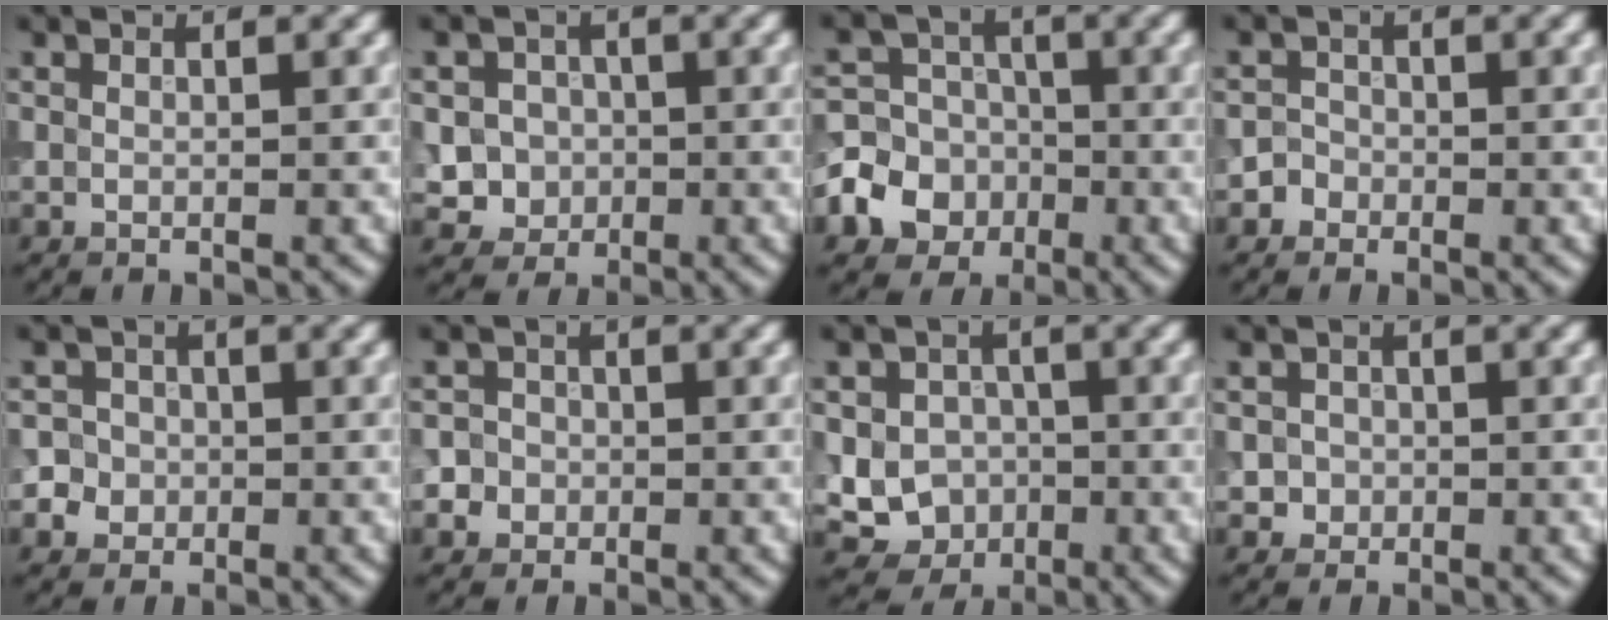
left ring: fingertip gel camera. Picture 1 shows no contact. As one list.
[{"total": 3.8, "force": [-0.2, 3.6, 1.2], "torque": [-0.005, 0.010, -0.014]}, {"total": 8.4, "force": [-3.0, 7.5, 2.4], "torque": [-0.037, -0.006, -0.083]}, {"total": 1.3, "force": [-0.5, 1.1, 0.0], "torque": [0.019, 0.002, -0.014]}, {"total": 4.1, "force": [-0.7, 3.9, 1.0], "torque": [0.009, 0.017, -0.029]}, {"total": 3.7, "force": [-0.7, 3.5, 0.9], "torque": [0.012, 0.014, -0.033]}, {"total": 5.7, "force": [-1.0, 5.2, 2.2], "torque": [-0.011, -0.005, -0.040]}, {"total": 1.5, "force": [-0.2, 1.5, 0.2], "torque": [0.014, -0.003, -0.004]}]